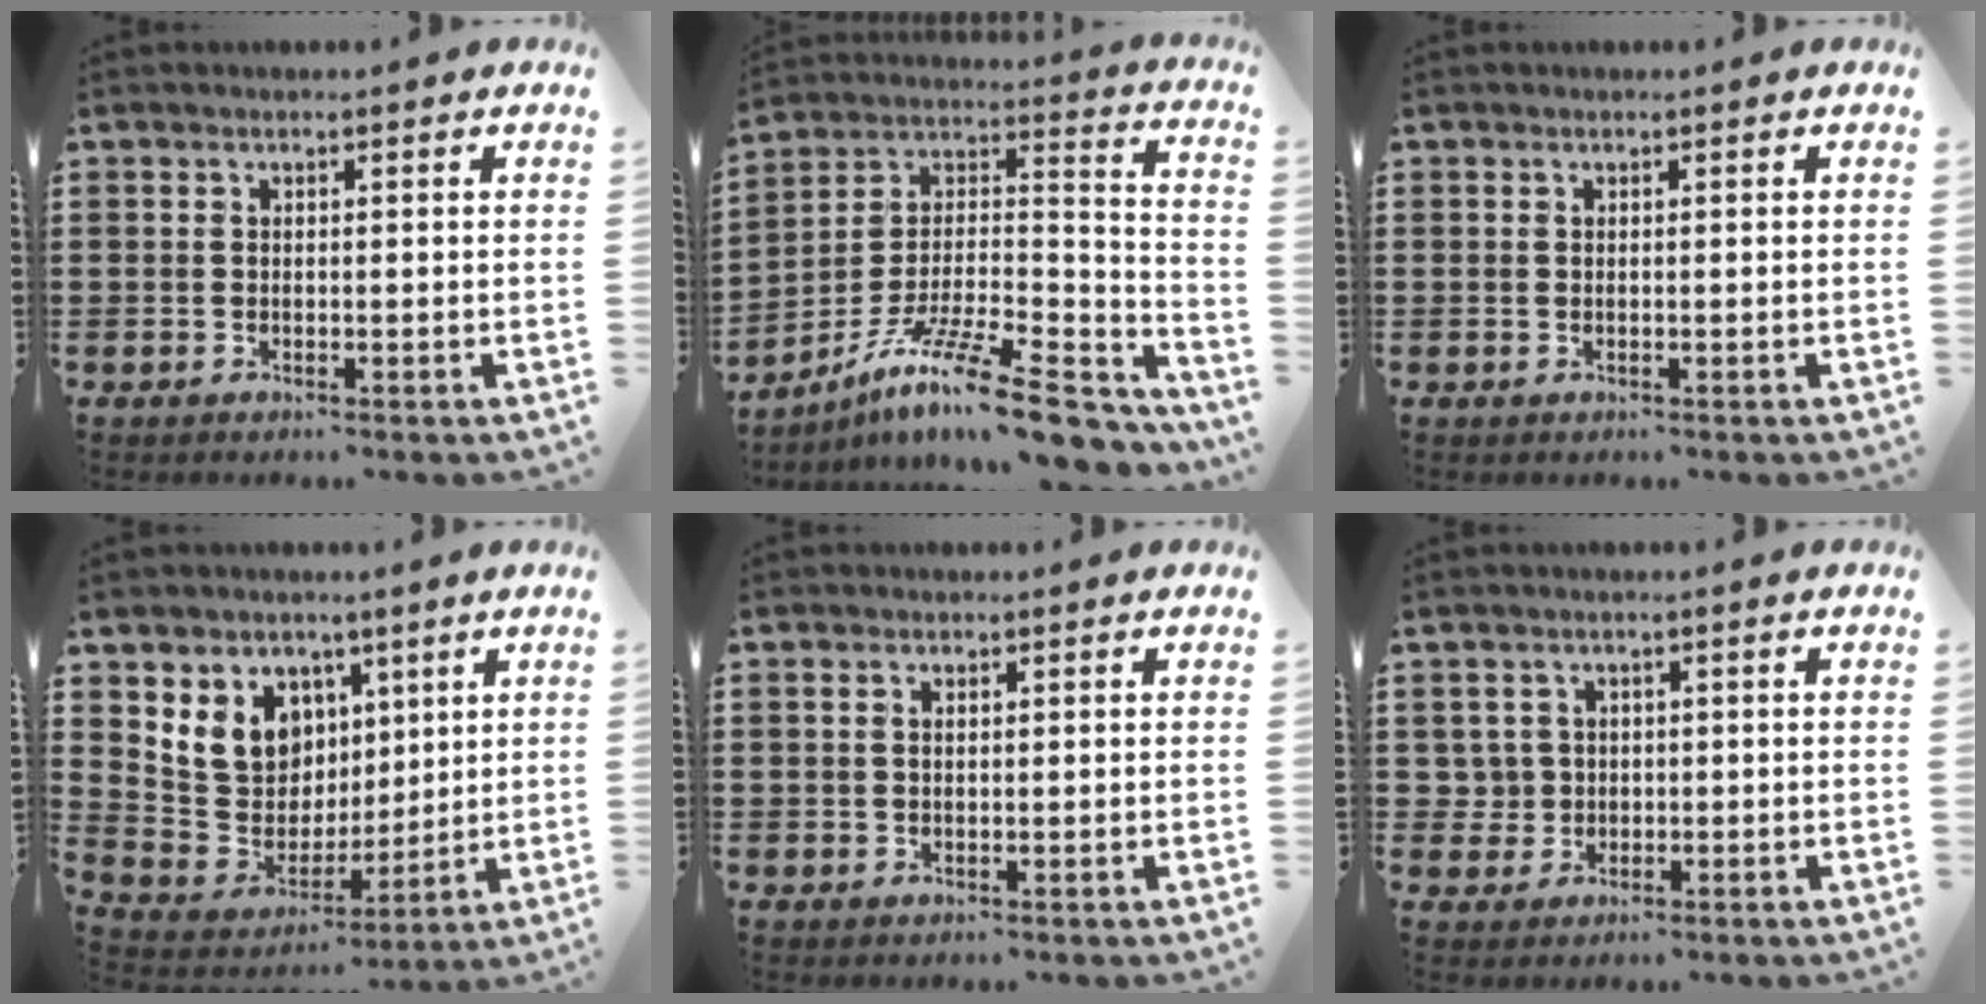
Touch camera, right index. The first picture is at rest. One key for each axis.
{"total": 15.4, "fx": -11.3, "fy": 2.6, "fz": 10.1, "tx": -0.175, "ty": 0.026, "tz": -0.199}
{"total": 0.0}
{"total": 9.1, "fx": 4.1, "fy": 7.9, "fz": 1.6, "tx": -0.075, "ty": -0.027, "tz": 0.084}
{"total": 0.9, "fx": 0.3, "fy": 0.5, "fz": 0.7, "tx": -0.014, "ty": 0.004, "tz": 0.005}
{"total": 2.6, "fx": -0.1, "fy": 2.5, "fz": 0.4, "tx": -0.020, "ty": 0.009, "tz": -0.005}